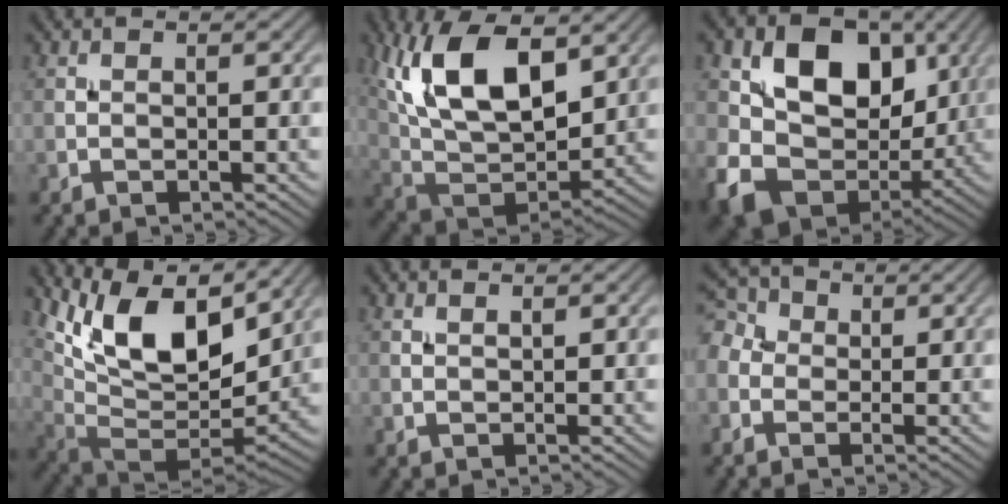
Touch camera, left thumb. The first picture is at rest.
{"total": 15.6, "force": [6.0, 8.5, 11.7], "torque": [-0.242, -0.004, 0.119]}
{"total": 14.6, "force": [2.6, 11.1, 9.1], "torque": [-0.178, -0.015, 0.045]}
{"total": 14.5, "force": [7.2, 7.0, 10.5], "torque": [-0.198, 0.011, 0.135]}
{"total": 0.7, "force": [0.4, 0.3, 0.4], "torque": [-0.007, -0.001, 0.010]}
{"total": 4.9, "force": [0.3, 4.3, 2.3], "torque": [-0.074, 0.012, -0.002]}